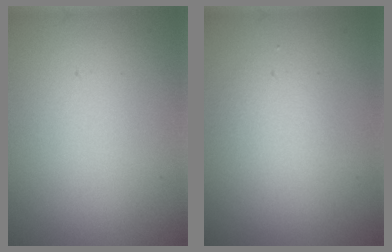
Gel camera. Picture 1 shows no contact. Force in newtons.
{"total": 1.9, "press": 1.8, "slide": 0.2}